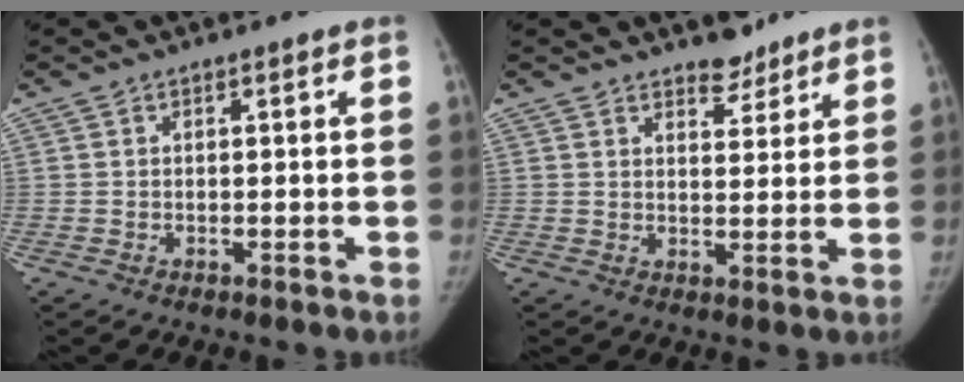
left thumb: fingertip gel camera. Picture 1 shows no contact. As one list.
[{"total": 4.3, "force": [3.6, 2.0, 1.3], "torque": [0.007, -0.026, 0.055]}]